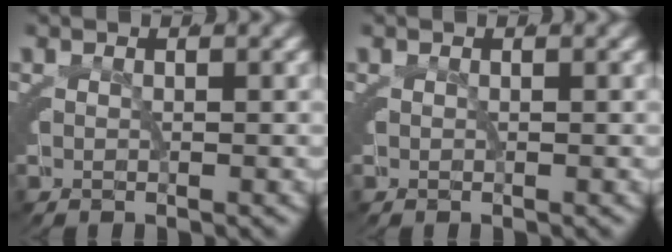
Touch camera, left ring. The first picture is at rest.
{"total": 0.0}